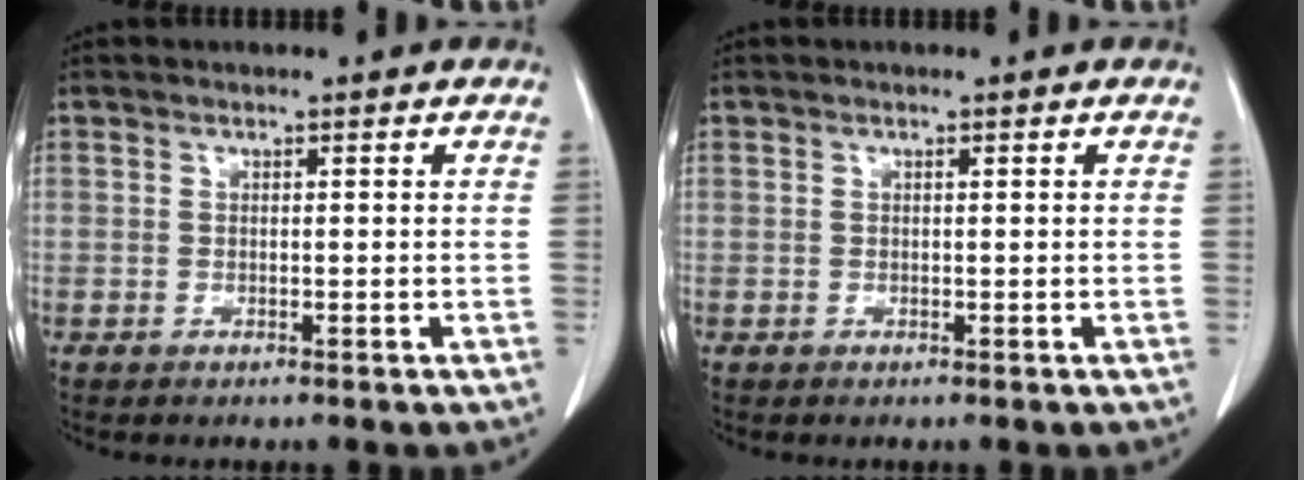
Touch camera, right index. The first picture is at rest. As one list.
[{"total": 0.0}]